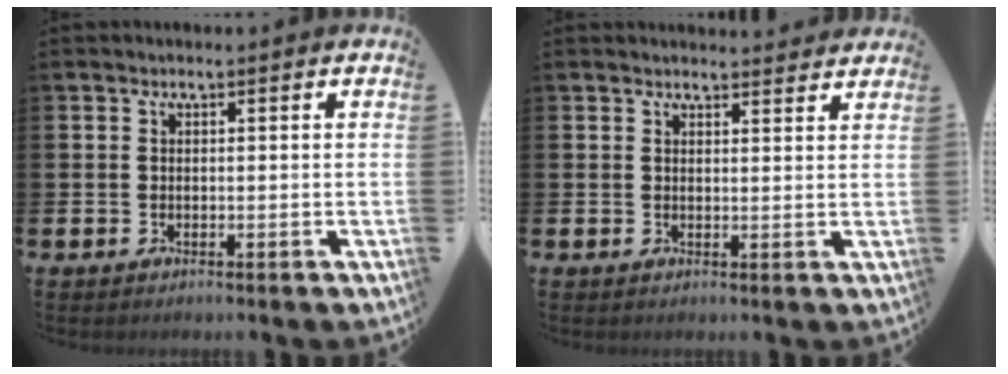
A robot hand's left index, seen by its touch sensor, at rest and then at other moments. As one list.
[{"total": 2.3, "force": [2.2, 0.3, -0.1], "torque": [0.006, -0.015, 0.039]}]